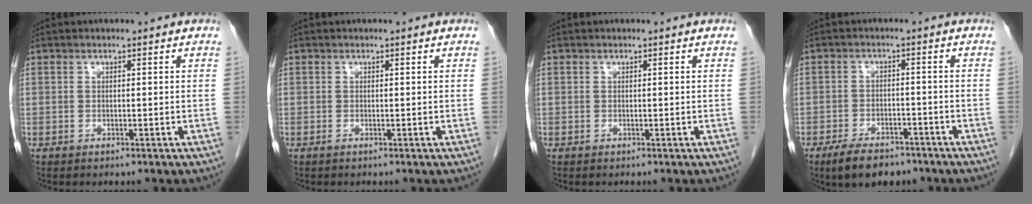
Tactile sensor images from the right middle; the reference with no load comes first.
{"total": 0.0}
{"total": 0.0}
{"total": 7.4, "force": [-5.6, 3.2, 3.6], "torque": [-0.063, -0.001, -0.087]}